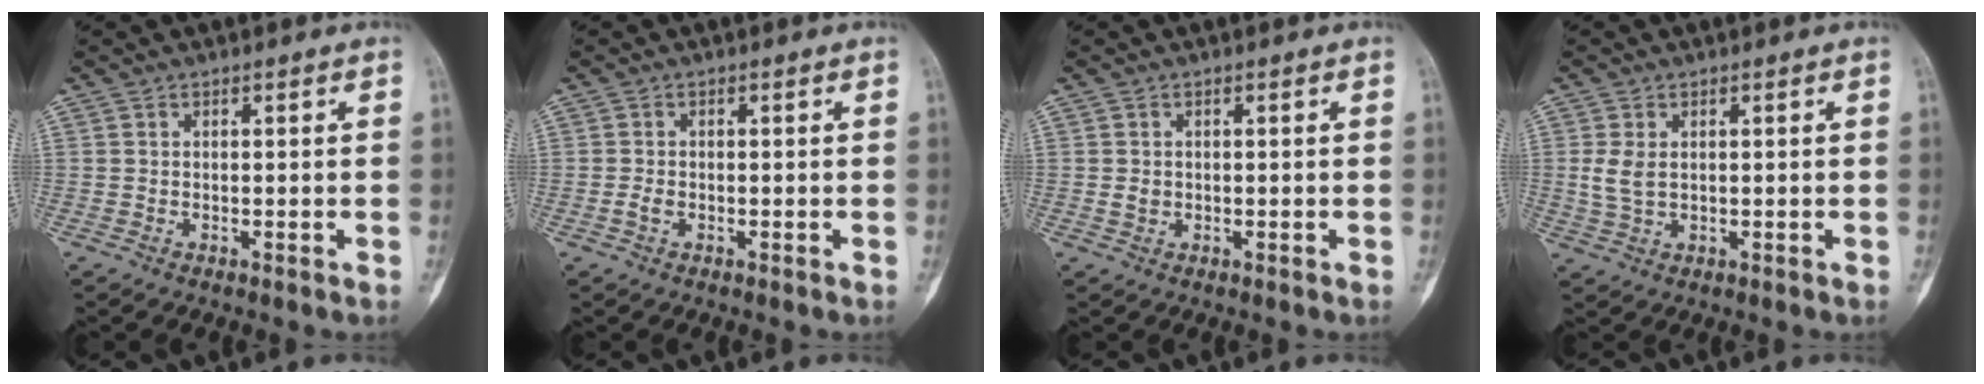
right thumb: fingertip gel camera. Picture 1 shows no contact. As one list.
[{"total": 1.3, "force": [-0.5, 0.8, 0.9], "torque": [-0.022, 0.001, -0.011]}, {"total": 1.3, "force": [0.0, 1.1, 0.7], "torque": [-0.010, 0.001, 0.003]}, {"total": 3.7, "force": [0.5, 2.3, 2.9], "torque": [-0.066, -0.001, 0.014]}]